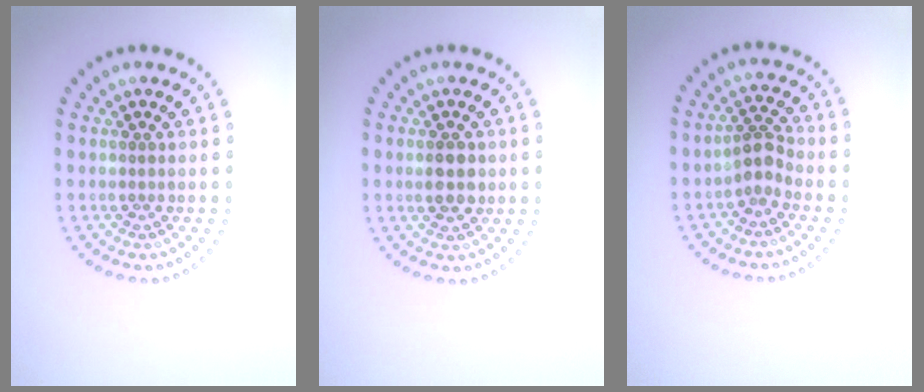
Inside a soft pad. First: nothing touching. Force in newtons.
{"total": 2.2, "press": 2.2, "slide": 0.2}
{"total": 2.3, "press": 1.9, "slide": 1.4}